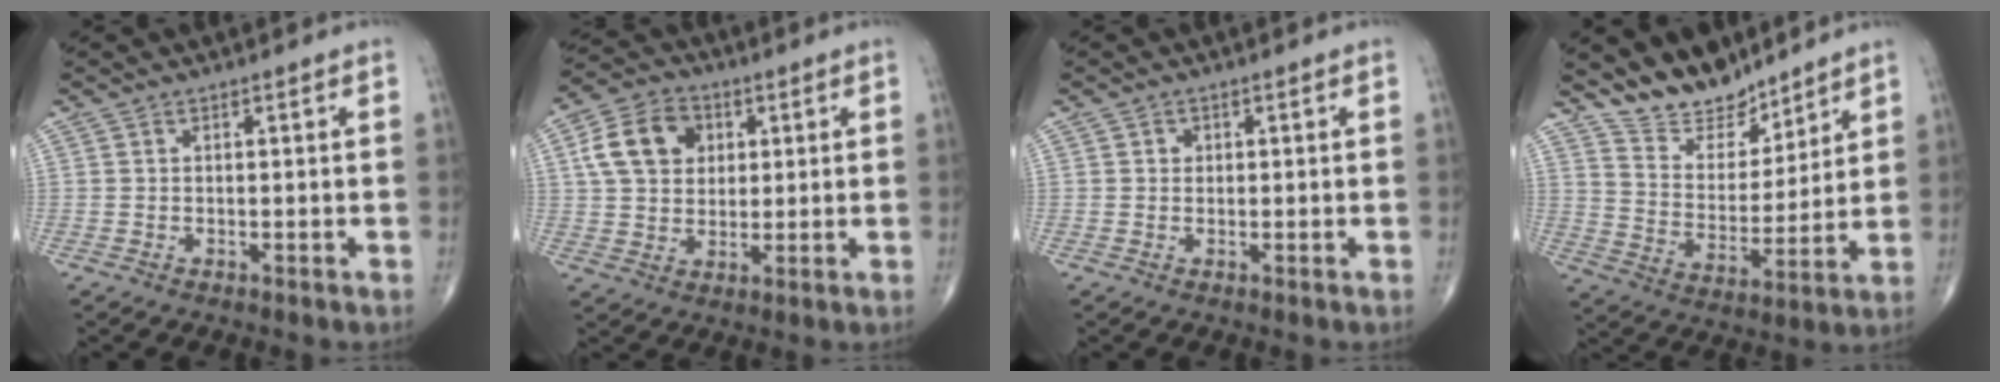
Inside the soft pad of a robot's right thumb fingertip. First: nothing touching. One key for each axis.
{"total": 11.2, "fx": 3.1, "fy": 8.5, "fz": 6.6, "tx": -0.100, "ty": 0.005, "tz": 0.049}
{"total": 1.1, "fx": 0.2, "fy": 1.0, "fz": 0.3, "tx": 0.000, "ty": 0.001, "tz": 0.002}
{"total": 11.9, "fx": 10.2, "fy": 5.2, "fz": 3.2, "tx": -0.023, "ty": -0.080, "tz": 0.191}